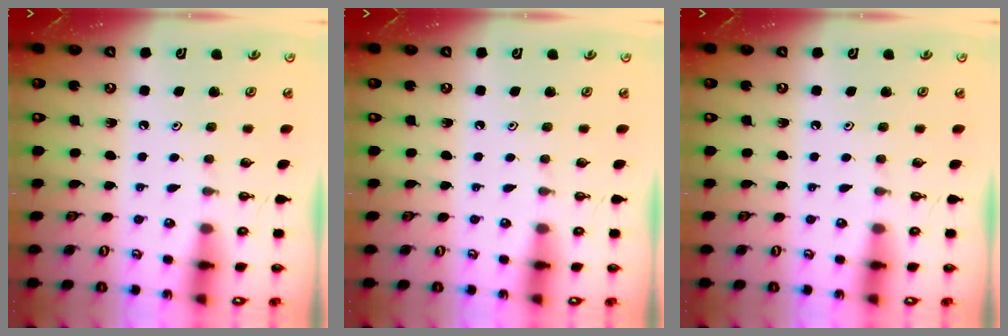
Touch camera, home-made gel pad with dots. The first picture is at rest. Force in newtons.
{"total": 0.0}
{"total": 0.0}